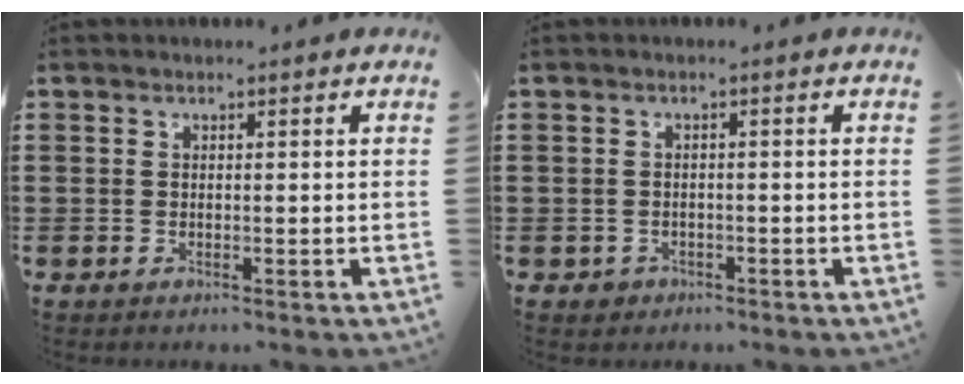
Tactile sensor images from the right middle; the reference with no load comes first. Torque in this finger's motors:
{"motor_torque": [0.87, 0.44, 0.05, 0.01]}